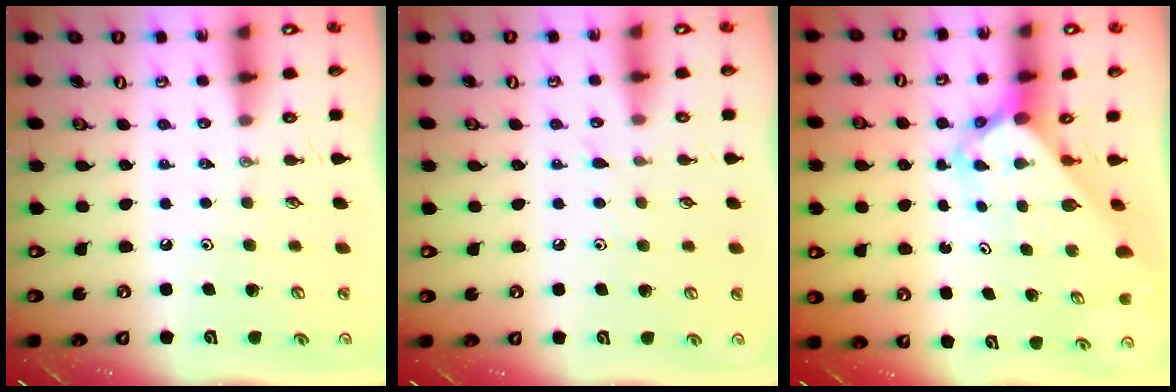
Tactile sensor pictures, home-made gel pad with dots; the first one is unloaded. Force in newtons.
{"total": 3.9, "press": 3.8, "slide": 0.5}
{"total": 3.5, "press": 3.5, "slide": 0.2}